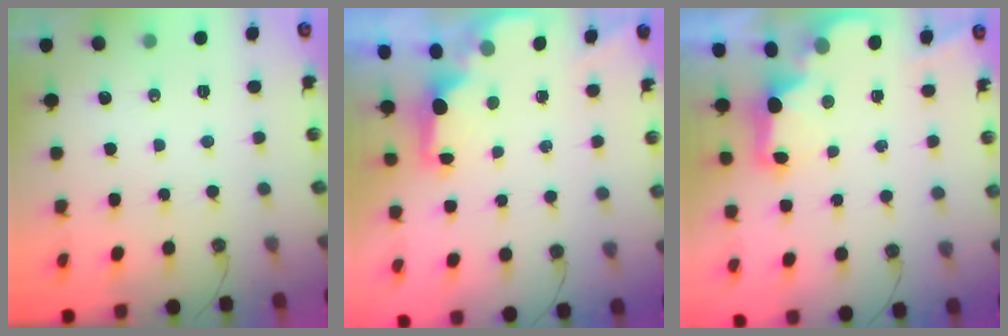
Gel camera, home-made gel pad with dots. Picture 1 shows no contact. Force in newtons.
{"total": 1.6, "press": 1.5, "slide": 0.6}
{"total": 2.9, "press": 2.8, "slide": 0.6}